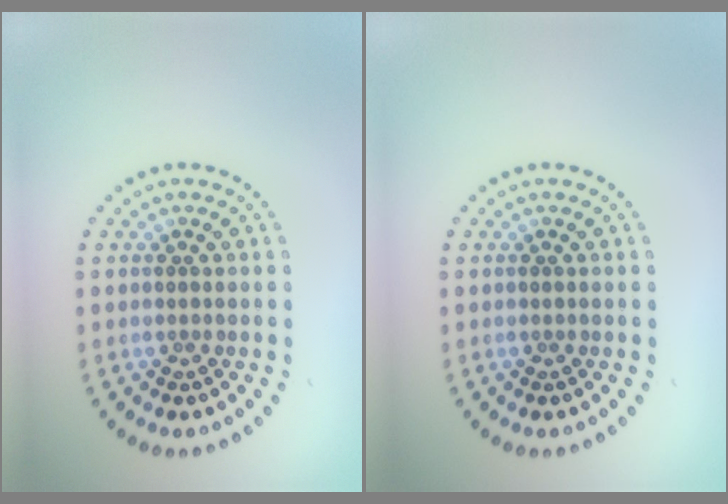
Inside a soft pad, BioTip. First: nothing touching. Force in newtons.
{"total": 0.0}